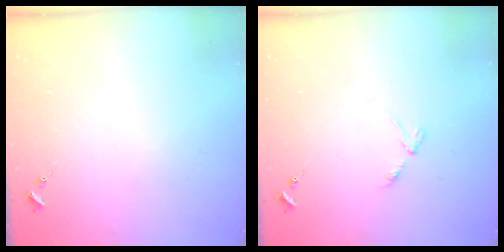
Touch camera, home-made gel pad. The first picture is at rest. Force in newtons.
{"total": 3.3, "press": 3.3, "slide": 0.5}